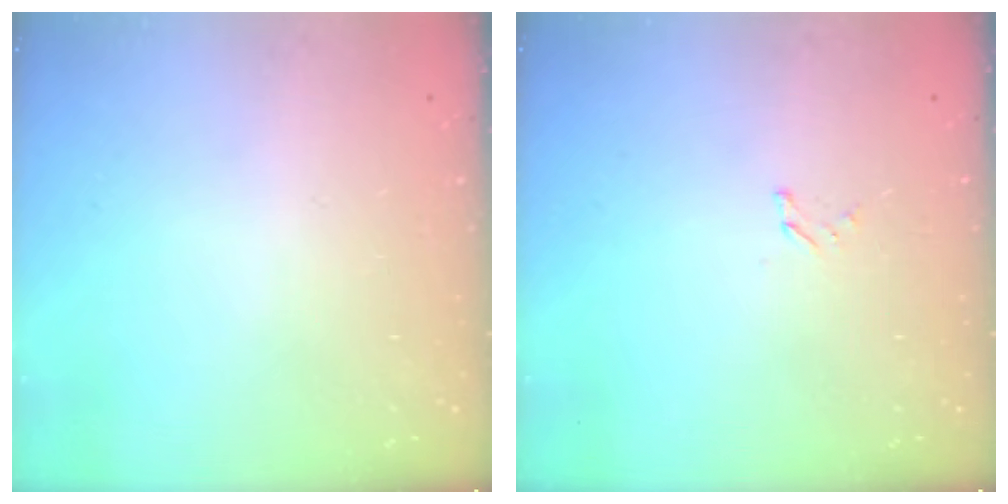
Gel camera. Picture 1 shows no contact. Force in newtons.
{"total": 1.3, "press": 1.2, "slide": 0.1}